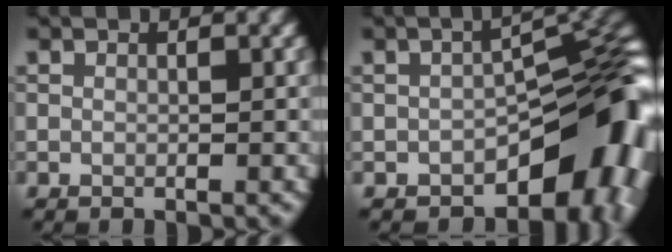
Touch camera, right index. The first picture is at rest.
{"total": 13.9, "force": [-5.5, 7.5, 10.3], "torque": [-0.090, -0.015, -0.079]}